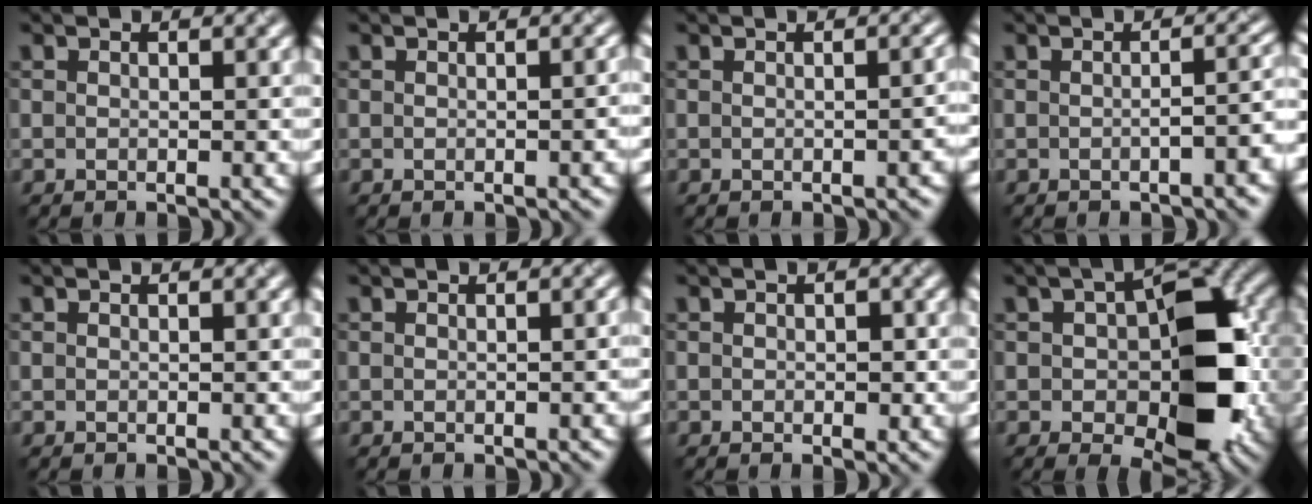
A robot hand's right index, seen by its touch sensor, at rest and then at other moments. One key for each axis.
{"total": 1.6, "fx": -0.2, "fy": 0.7, "fz": 1.4, "tx": -0.008, "ty": 0.003, "tz": 0.001}
{"total": 1.9, "fx": -0.4, "fy": 0.9, "fz": 1.6, "tx": -0.013, "ty": 0.001, "tz": -0.002}
{"total": 3.3, "fx": -1.0, "fy": 1.2, "fz": 2.8, "tx": -0.034, "ty": 0.004, "tz": -0.015}
{"total": 0.0}
{"total": 0.8, "fx": -0.2, "fy": 0.3, "fz": 0.7, "tx": -0.006, "ty": 0.002, "tz": 0.000}
{"total": 0.9, "fx": -0.1, "fy": 0.6, "fz": 0.7, "tx": -0.008, "ty": -0.002, "tz": -0.001}
{"total": 11.2, "fx": -0.6, "fy": 6.1, "fz": 9.4, "tx": -0.125, "ty": 0.003, "tz": -0.004}